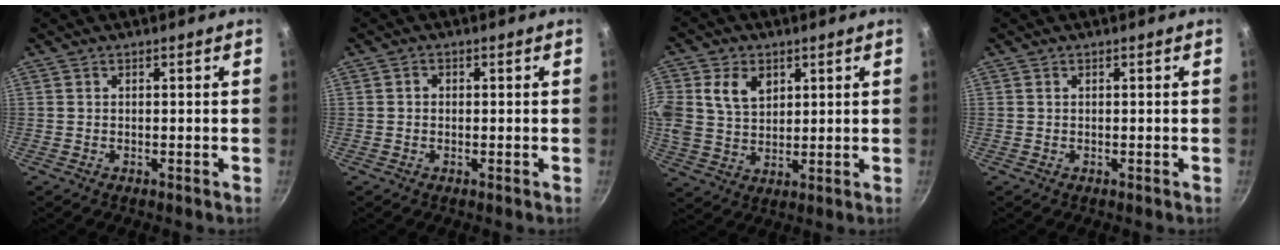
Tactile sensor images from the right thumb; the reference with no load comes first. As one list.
[{"total": 1.1, "force": [0.0, 1.0, 0.5], "torque": [-0.008, 0.006, -0.002]}, {"total": 11.5, "force": [3.8, 8.6, 6.6], "torque": [-0.128, 0.000, 0.072]}, {"total": 0.0}]